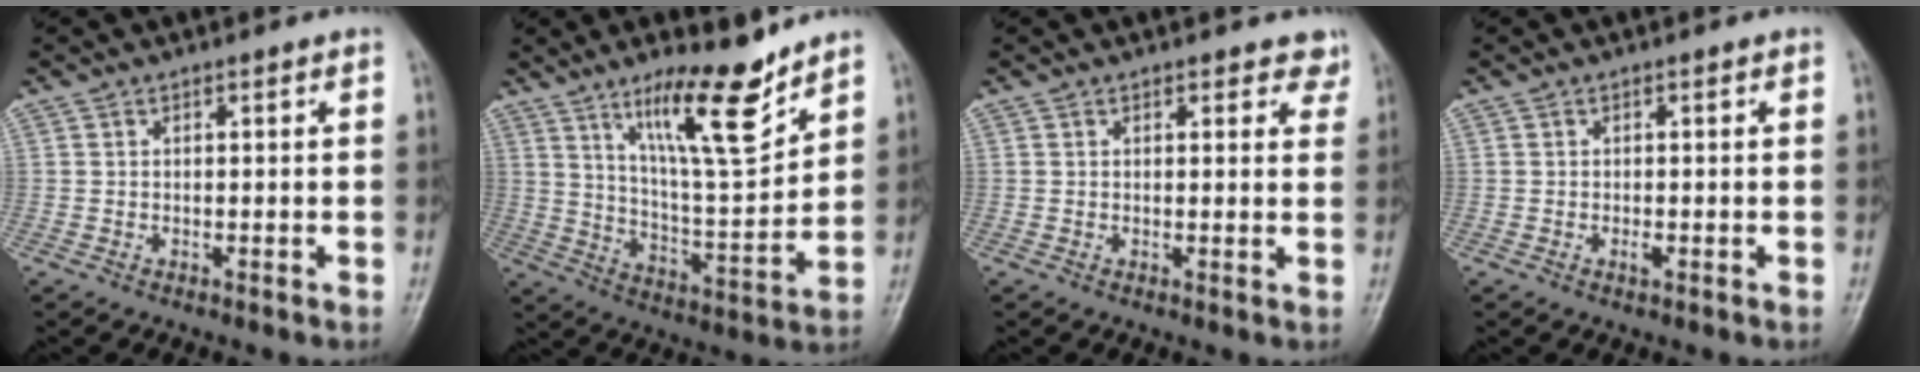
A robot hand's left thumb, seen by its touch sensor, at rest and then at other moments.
{"total": 15.1, "force": [10.2, 3.2, 10.7], "torque": [-0.158, -0.074, 0.182]}
{"total": 3.4, "force": [2.7, 1.7, 1.3], "torque": [0.016, -0.011, 0.022]}
{"total": 1.1, "force": [-0.3, 0.5, 0.9], "torque": [-0.013, -0.001, -0.006]}